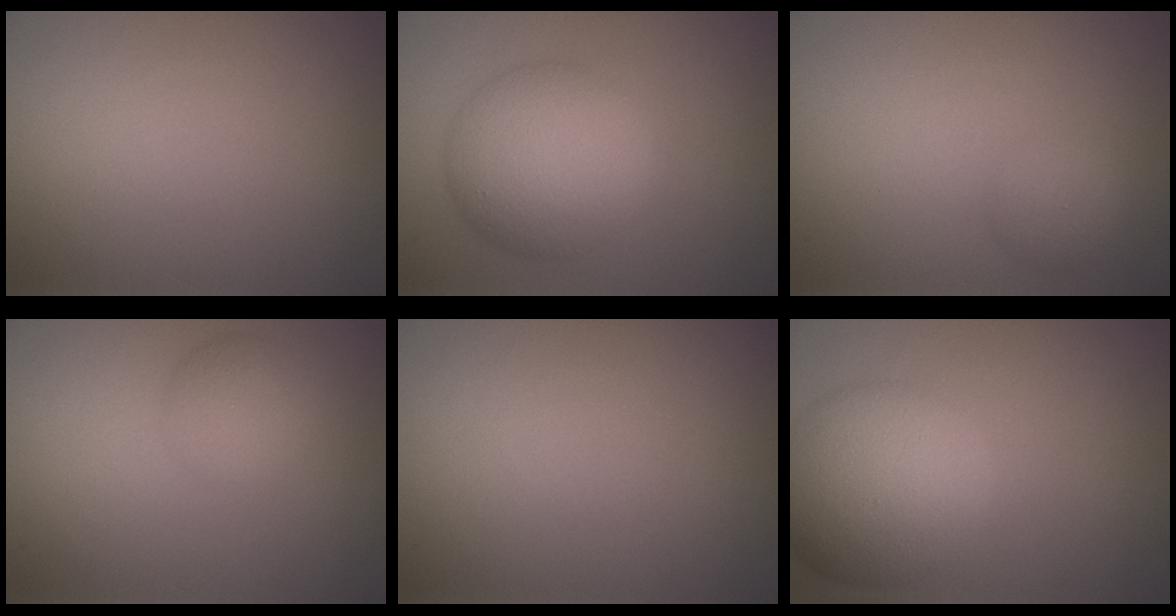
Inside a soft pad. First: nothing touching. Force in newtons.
{"total": 7.7, "press": 7.7, "slide": 0.2}
{"total": 1.9, "press": 1.9, "slide": 0.1}
{"total": 2.5, "press": 2.5, "slide": 0.1}
{"total": 0.0}
{"total": 8.7, "press": 8.7, "slide": 0.2}